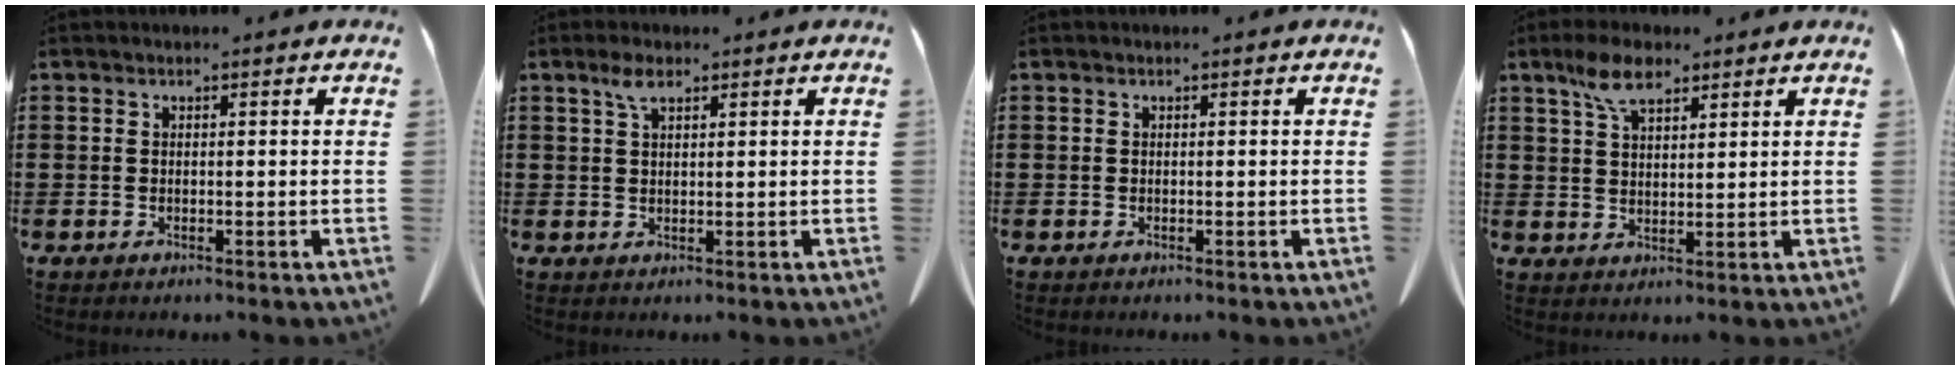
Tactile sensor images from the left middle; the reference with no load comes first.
{"total": 2.7, "force": [1.6, 0.9, 2.0], "torque": [-0.046, 0.002, 0.029]}
{"total": 0.0}
{"total": 5.9, "force": [3.9, 2.5, 3.7], "torque": [-0.084, 0.004, 0.073]}